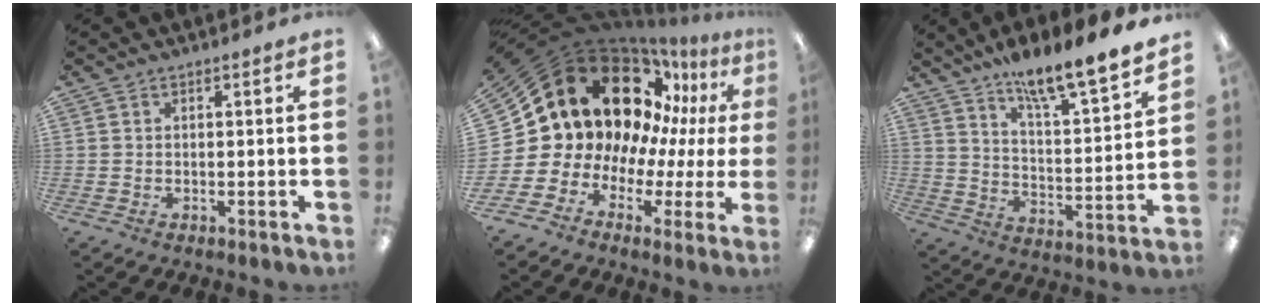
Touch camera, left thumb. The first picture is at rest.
{"total": 22.8, "force": [9.6, 16.6, 12.4], "torque": [-0.228, -0.084, 0.211]}
{"total": 13.4, "force": [11.6, 1.9, 6.4], "torque": [-0.104, -0.084, 0.194]}